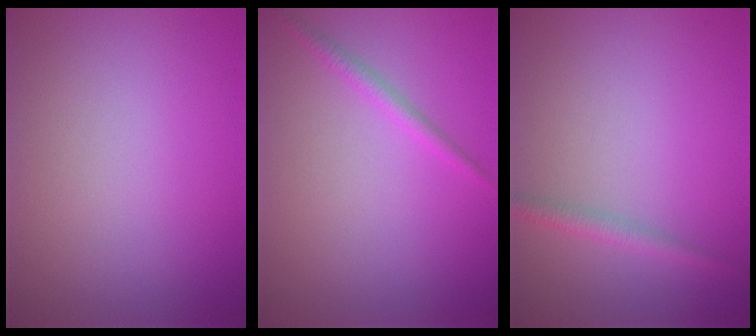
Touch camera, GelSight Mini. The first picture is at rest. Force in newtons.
{"total": 1.3, "press": 1.3, "slide": 0.0}
{"total": 1.6, "press": 1.5, "slide": 0.2}